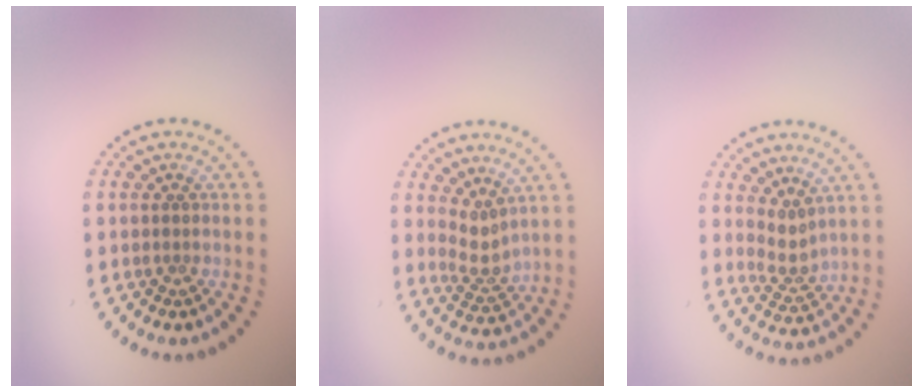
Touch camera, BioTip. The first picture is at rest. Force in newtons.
{"total": 2.2, "press": 1.5, "slide": 1.6}
{"total": 2.2, "press": 1.5, "slide": 1.6}